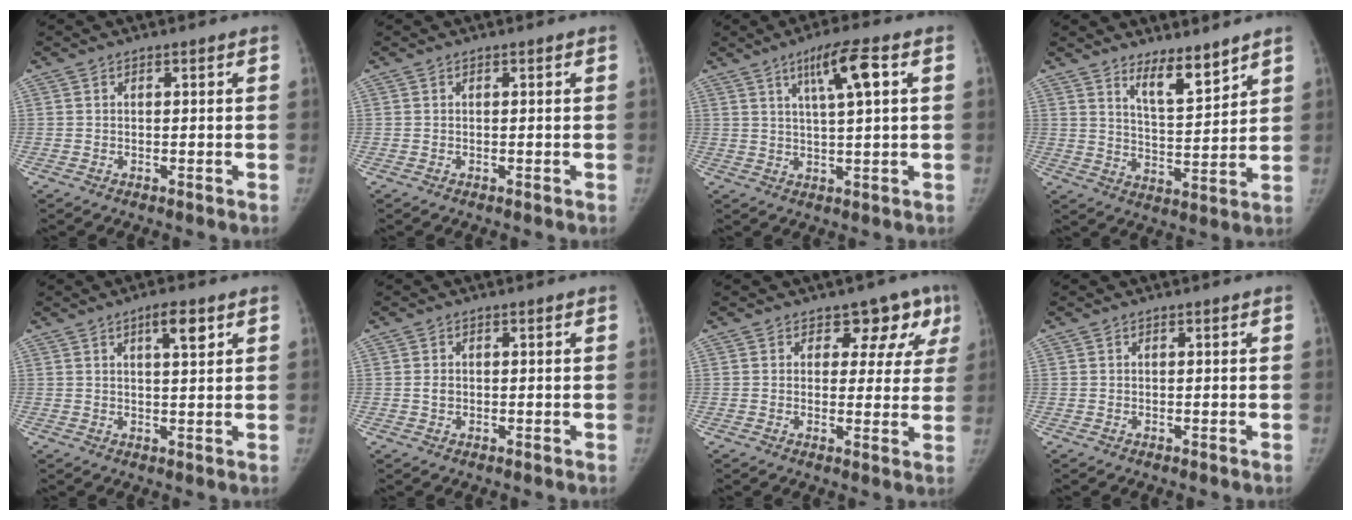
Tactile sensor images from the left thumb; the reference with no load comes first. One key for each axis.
{"total": 0.0}
{"total": 8.0, "fx": 3.1, "fy": 0.8, "fz": 7.3, "tx": -0.130, "ty": -0.003, "tz": 0.052}
{"total": 7.6, "fx": 6.0, "fy": 1.8, "fz": 4.4, "tx": -0.061, "ty": -0.059, "tz": 0.107}
{"total": 4.4, "fx": 2.2, "fy": 1.2, "fz": 3.6, "tx": -0.050, "ty": -0.009, "tz": 0.035}
{"total": 1.4, "fx": 0.0, "fy": 1.1, "fz": 0.8, "tx": -0.012, "ty": 0.002, "tz": 0.000}
{"total": 7.5, "fx": 4.2, "fy": 5.2, "fz": 3.5, "tx": 0.002, "ty": -0.016, "tz": 0.040}
{"total": 0.0}